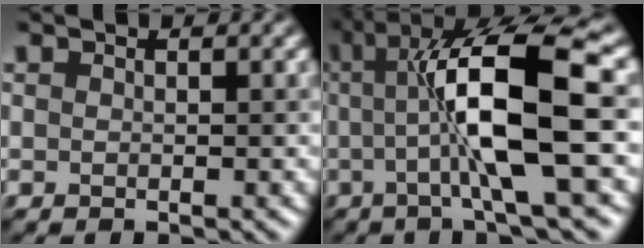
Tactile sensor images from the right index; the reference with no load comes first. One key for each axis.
{"total": 10.6, "fx": 0.3, "fy": 2.1, "fz": 10.4, "tx": -0.162, "ty": 0.009, "tz": 0.008}